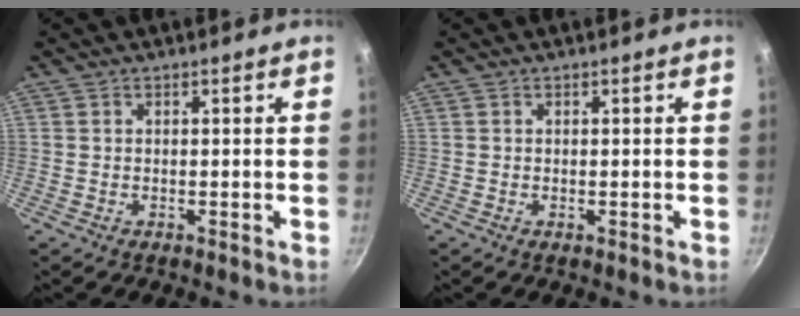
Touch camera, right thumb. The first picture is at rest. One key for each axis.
{"total": 0.0}